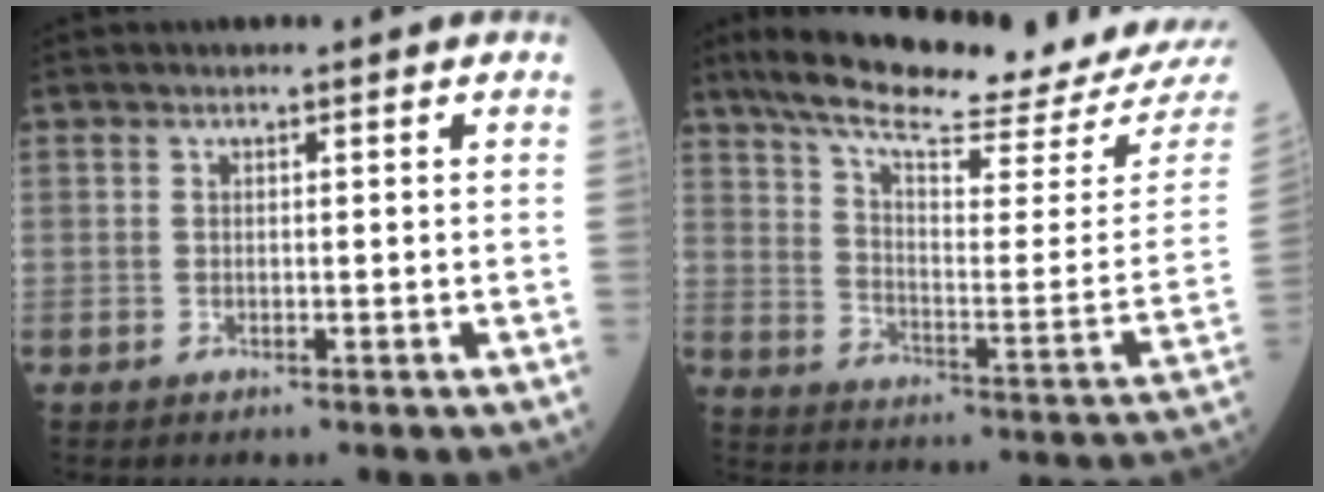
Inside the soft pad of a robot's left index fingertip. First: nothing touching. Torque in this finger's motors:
{"motor_torque": [0.93, -1.15, 0.01, 0.06]}